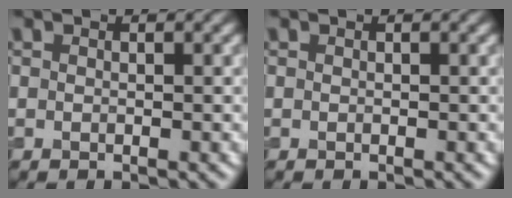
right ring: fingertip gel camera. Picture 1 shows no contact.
{"total": 0.0}